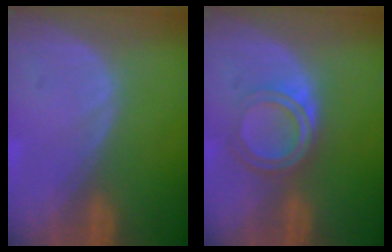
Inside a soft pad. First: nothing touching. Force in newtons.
{"total": 4.7, "press": 4.6, "slide": 0.7}